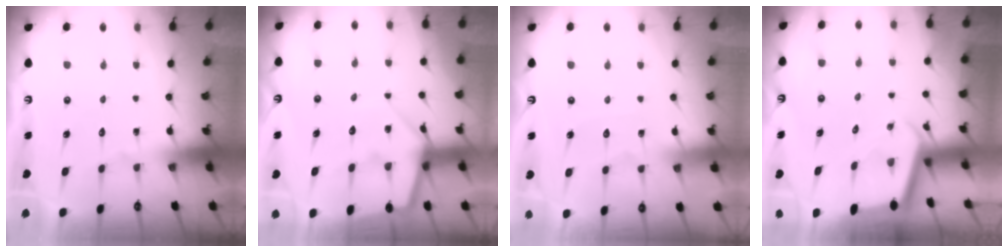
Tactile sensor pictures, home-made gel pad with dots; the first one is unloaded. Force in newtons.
{"total": 9.2, "press": 9.2, "slide": 0.7}
{"total": 3.4, "press": 3.4, "slide": 0.5}
{"total": 1.9, "press": 1.9, "slide": 0.2}